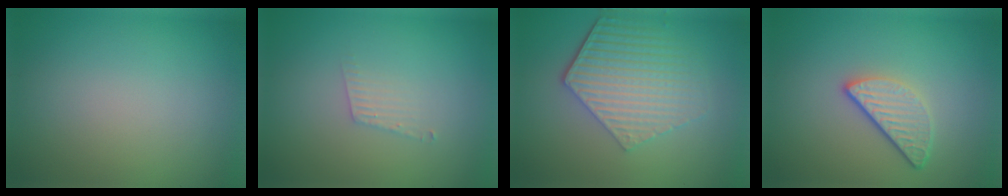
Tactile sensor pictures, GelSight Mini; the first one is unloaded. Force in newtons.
{"total": 1.3, "press": 1.3, "slide": 0.1}
{"total": 5.9, "press": 4.3, "slide": 4.0}
{"total": 3.2, "press": 2.5, "slide": 2.0}